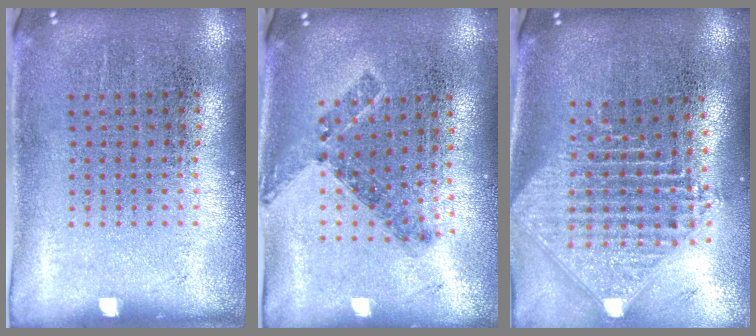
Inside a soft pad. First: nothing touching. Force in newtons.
{"total": 0.9, "press": 0.8, "slide": 0.5}
{"total": 2.3, "press": 1.8, "slide": 1.5}